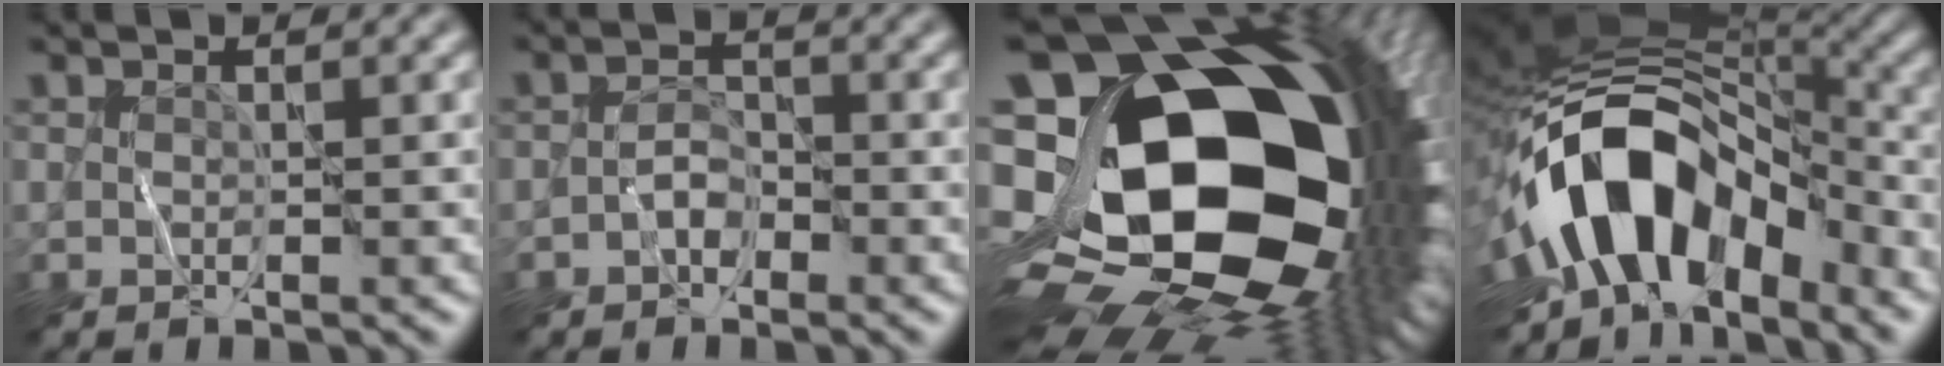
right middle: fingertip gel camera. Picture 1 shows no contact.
{"total": 1.7, "force": [-0.8, 1.2, 1.0], "torque": [-0.013, 0.008, -0.020]}
{"total": 23.4, "force": [0.1, 16.2, 16.9], "torque": [-0.317, -0.021, -0.004]}
{"total": 13.3, "force": [-5.1, 7.7, 9.6], "torque": [-0.157, 0.011, -0.094]}